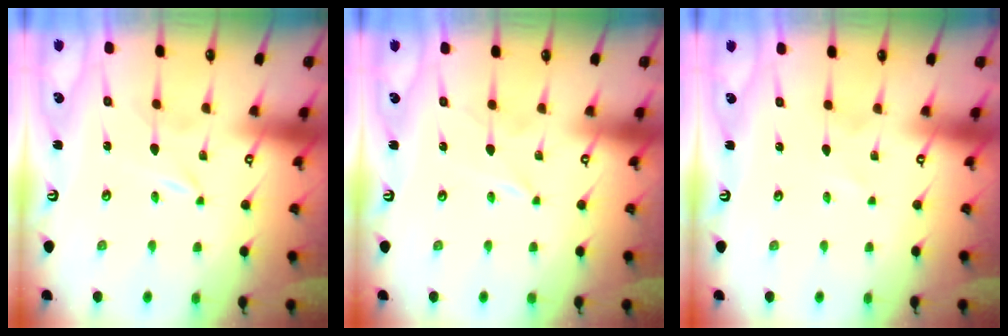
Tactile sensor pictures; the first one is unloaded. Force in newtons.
{"total": 1.7, "press": 1.7, "slide": 0.2}
{"total": 0.0}